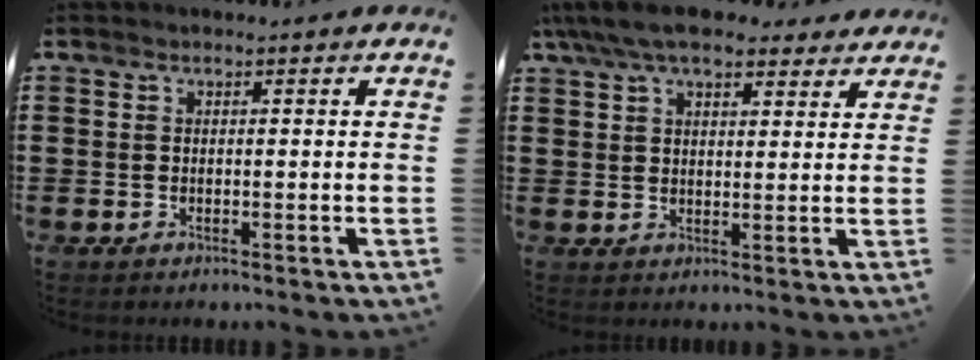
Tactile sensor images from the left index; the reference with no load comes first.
{"total": 8.2, "force": [6.7, 2.2, 4.1], "torque": [-0.098, -0.007, 0.125]}